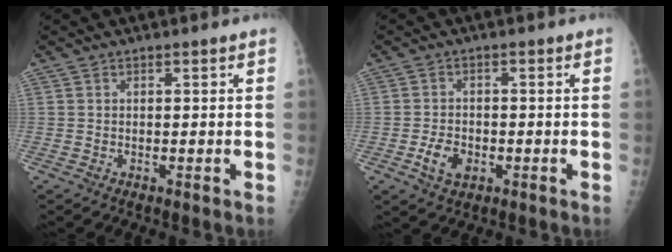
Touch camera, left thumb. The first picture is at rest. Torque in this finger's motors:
{"motor_torque": [-0.01, 0.05, 0.02, -0.01, 0.00]}